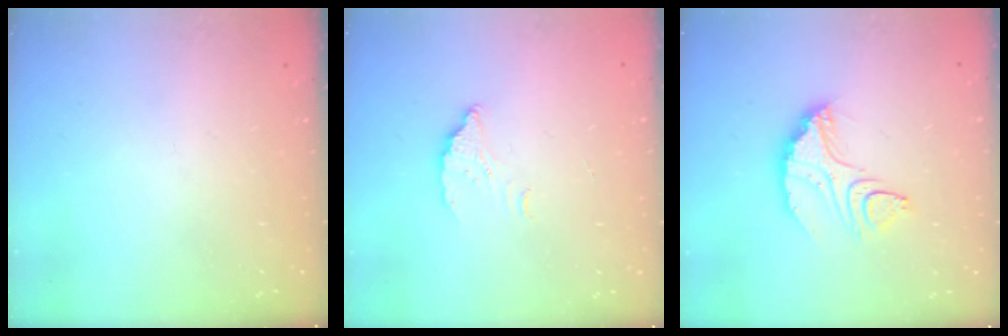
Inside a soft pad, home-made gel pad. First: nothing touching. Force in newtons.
{"total": 3.8, "press": 3.8, "slide": 0.3}
{"total": 9.9, "press": 9.8, "slide": 0.8}